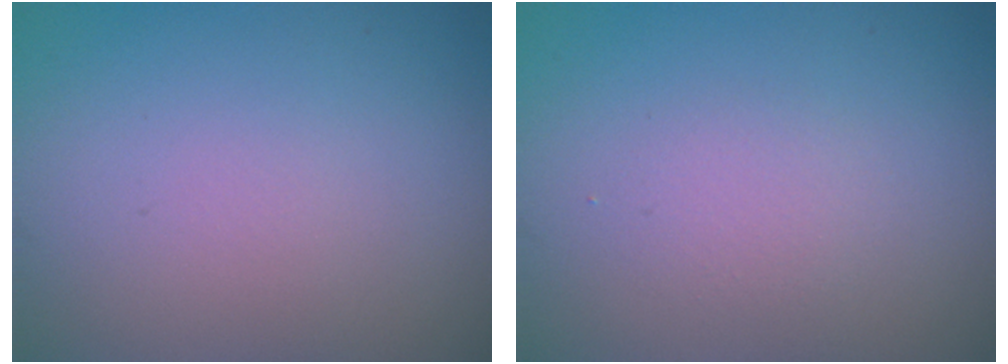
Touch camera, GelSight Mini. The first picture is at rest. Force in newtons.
{"total": 1.2, "press": 1.2, "slide": 0.0}